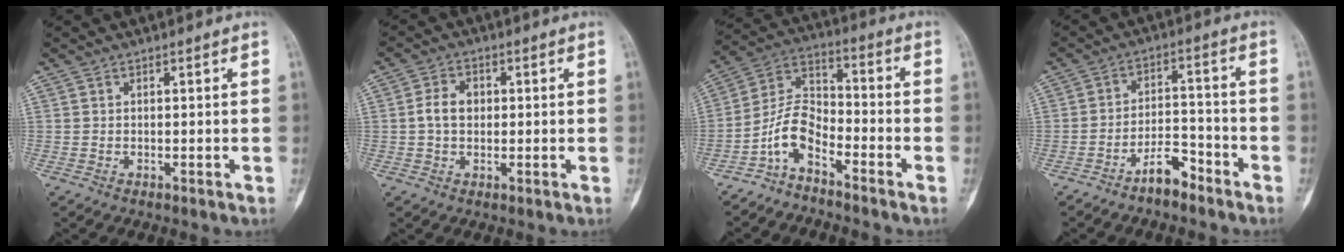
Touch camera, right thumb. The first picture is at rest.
{"total": 4.6, "force": [0.2, 3.4, 3.1], "torque": [-0.055, 0.011, -0.001]}
{"total": 8.2, "force": [-5.3, 3.6, 5.1], "torque": [-0.101, 0.067, -0.116]}
{"total": 6.1, "force": [-4.6, 2.4, 3.3], "torque": [-0.048, 0.042, -0.082]}